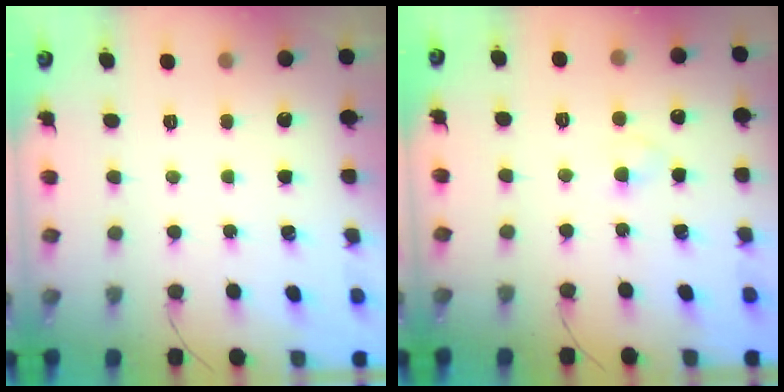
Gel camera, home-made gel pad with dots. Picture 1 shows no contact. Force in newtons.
{"total": 2.1, "press": 1.9, "slide": 0.9}